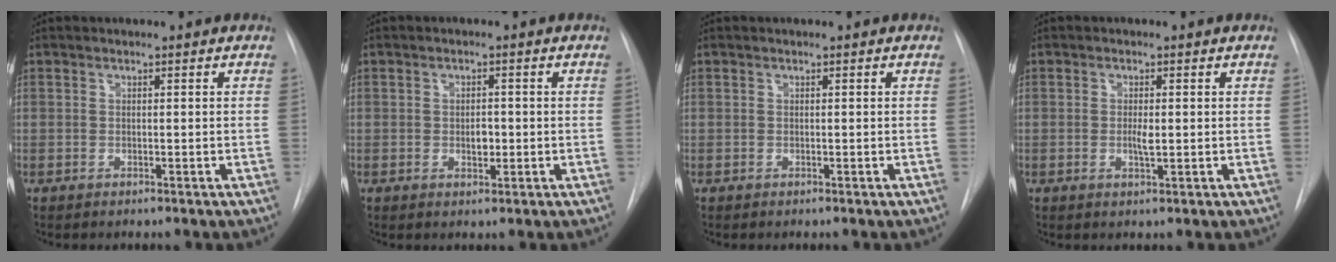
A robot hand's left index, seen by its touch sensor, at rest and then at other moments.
{"total": 2.4, "force": [-0.3, 1.4, 1.9], "torque": [-0.029, 0.001, -0.003]}
{"total": 0.0}
{"total": 2.1, "force": [-0.1, 0.5, 2.0], "torque": [-0.040, -0.002, -0.001]}